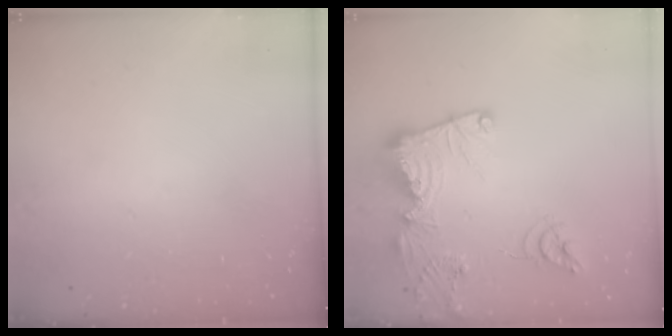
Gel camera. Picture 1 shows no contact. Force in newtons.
{"total": 16.7, "press": 16.7, "slide": 1.2}